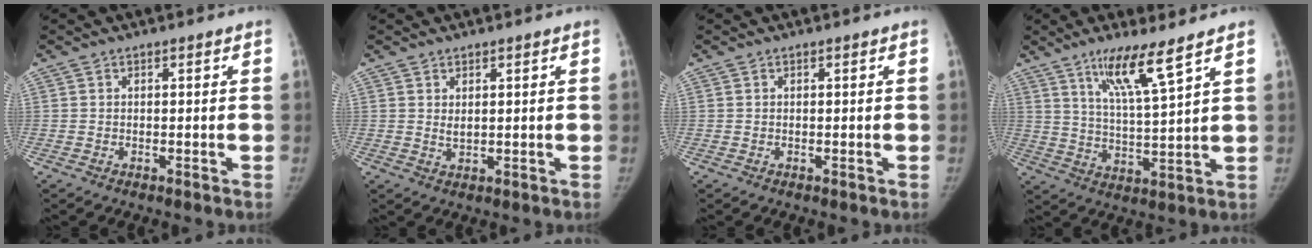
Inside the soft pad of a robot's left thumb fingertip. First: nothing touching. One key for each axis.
{"total": 1.3, "fx": 0.6, "fy": 0.8, "fz": 1.0, "tx": -0.011, "ty": -0.012, "tz": 0.012}
{"total": 0.0}
{"total": 10.3, "fx": 6.6, "fy": 0.5, "fz": 7.9, "tx": -0.144, "ty": -0.043, "tz": 0.127}